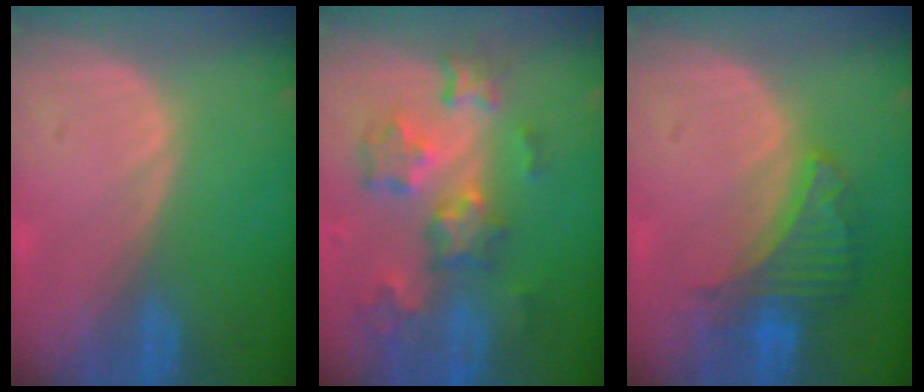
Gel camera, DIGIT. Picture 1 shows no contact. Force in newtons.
{"total": 9.2, "press": 8.1, "slide": 4.3}
{"total": 6.6, "press": 6.2, "slide": 2.4}